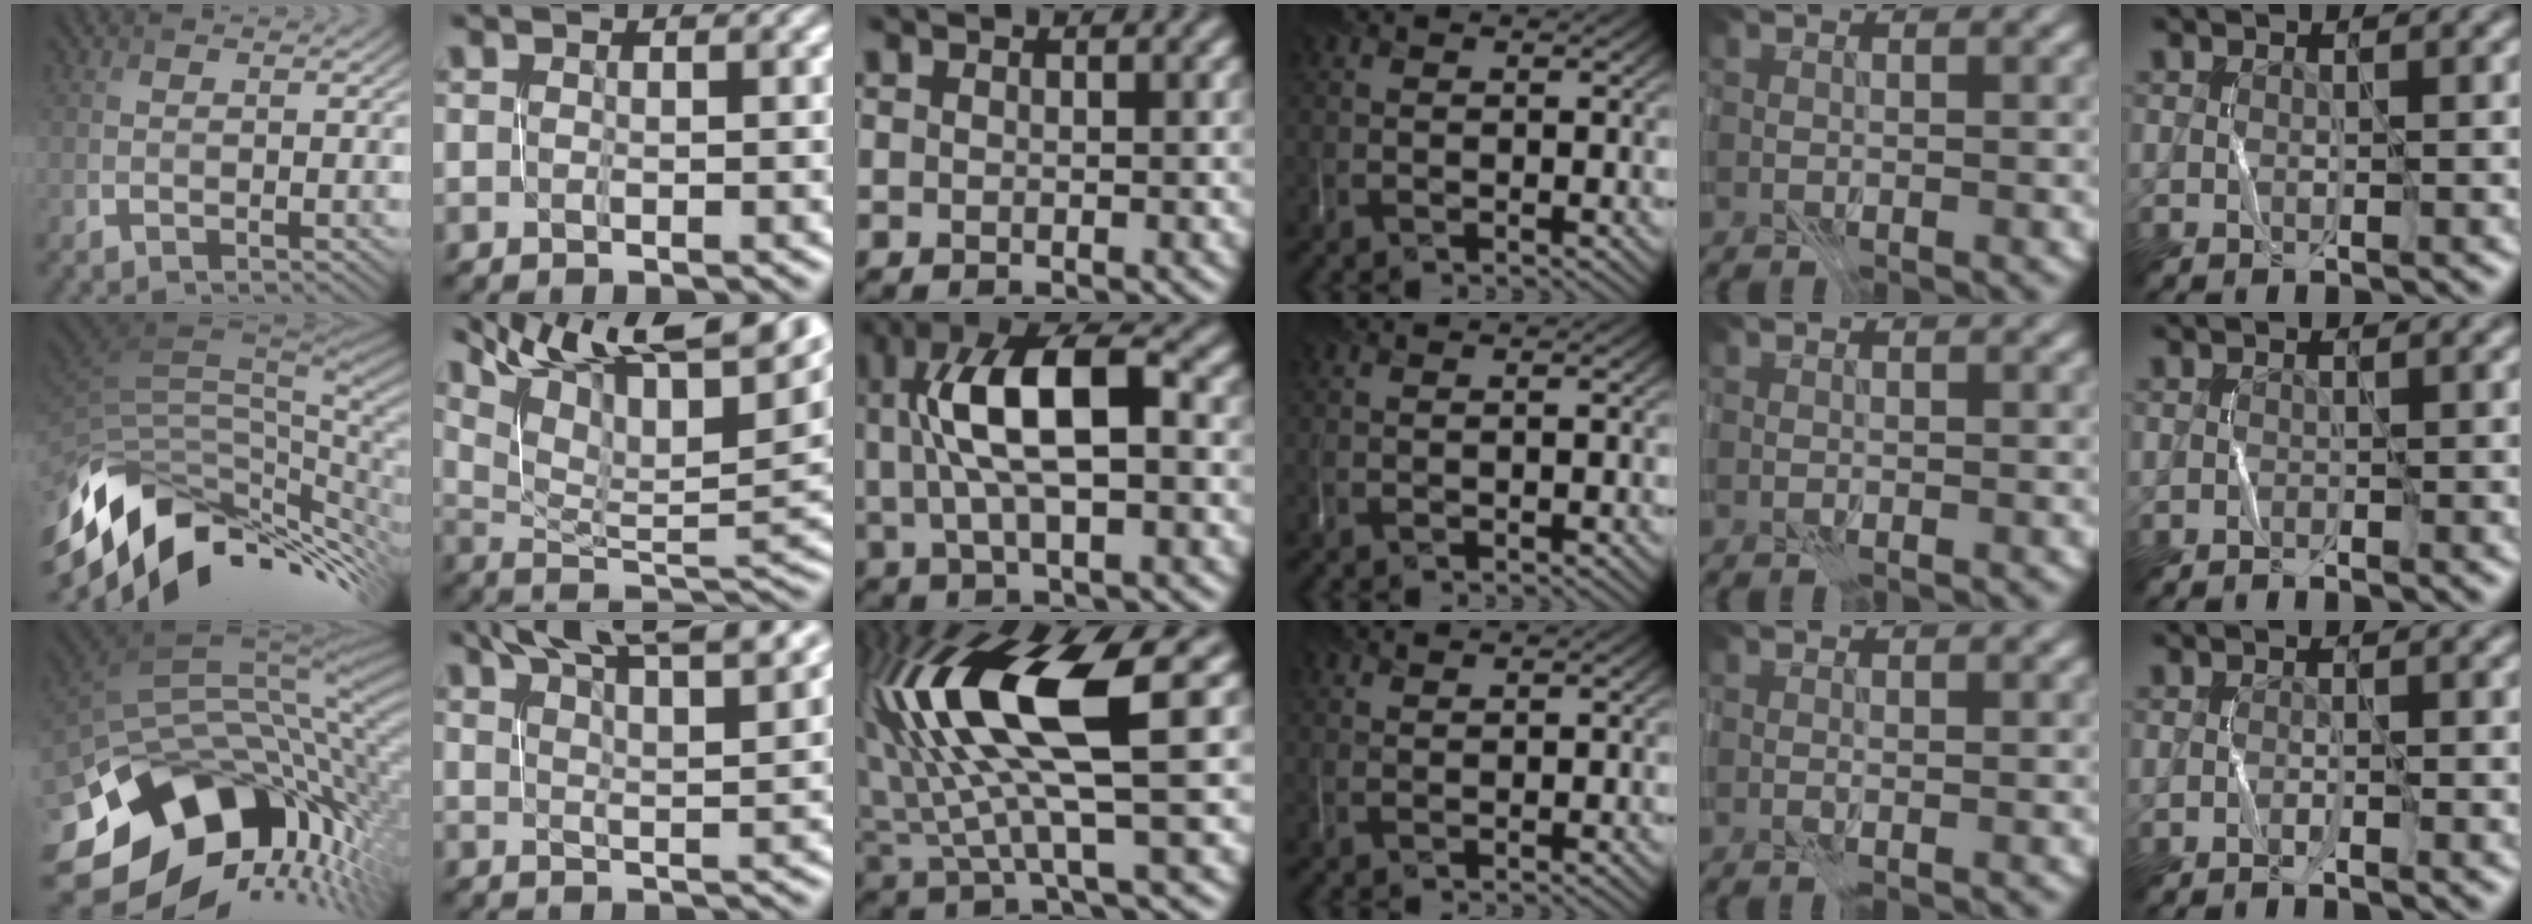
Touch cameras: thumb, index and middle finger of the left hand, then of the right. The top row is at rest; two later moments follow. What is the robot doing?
{"motion": "close", "object": "stapler"}